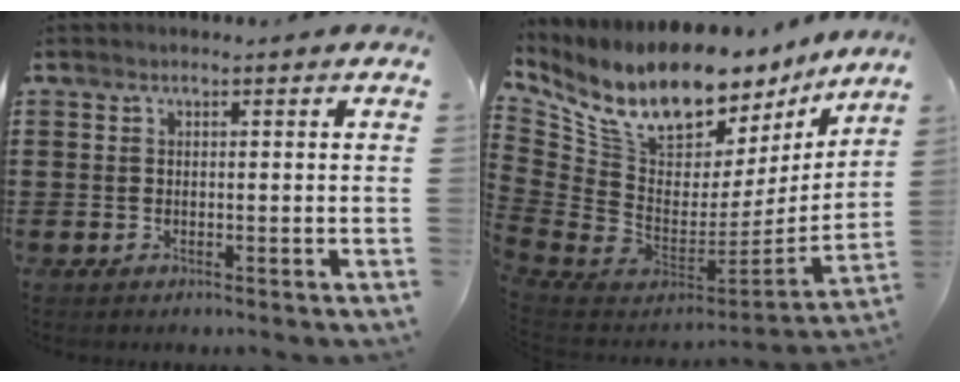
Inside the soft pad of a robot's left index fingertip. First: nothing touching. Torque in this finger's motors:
{"motor_torque": [2.14, 0.00, 1.05, 0.21]}